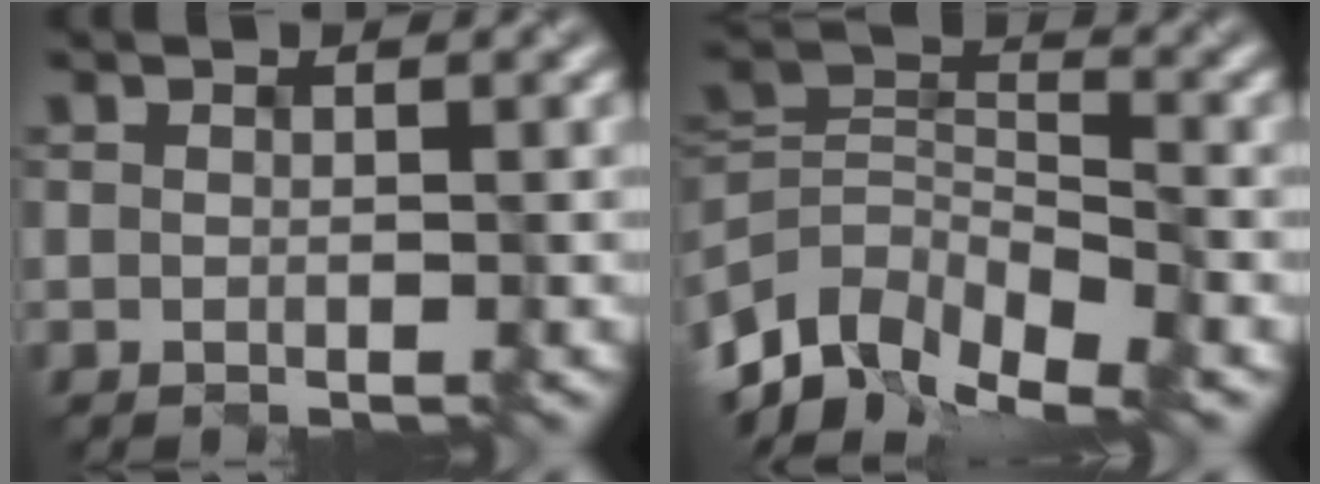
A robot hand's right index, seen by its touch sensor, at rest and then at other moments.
{"total": 8.4, "force": [-6.0, 3.5, 4.7], "torque": [-0.082, -0.004, -0.123]}